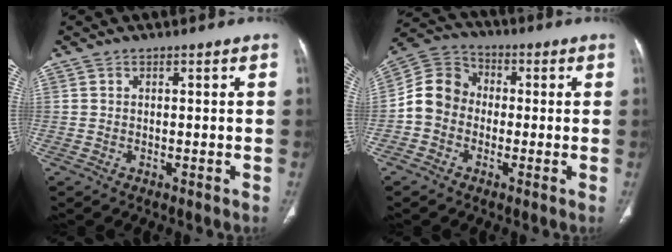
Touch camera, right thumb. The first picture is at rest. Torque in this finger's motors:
{"motor_torque": [1.50, 1.35, 0.57, -0.73, 0.04]}